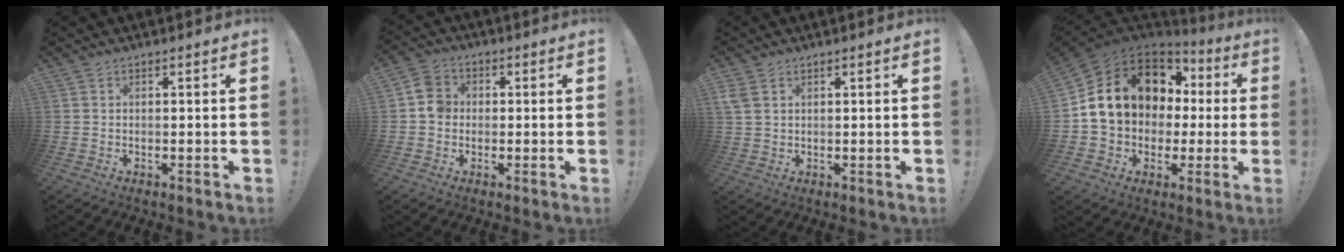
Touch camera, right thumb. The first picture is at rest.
{"total": 5.9, "force": [-0.5, 5.3, 2.5], "torque": [-0.033, 0.020, -0.007]}
{"total": 3.8, "force": [2.0, 2.3, 2.2], "torque": [-0.042, -0.003, 0.040]}
{"total": 17.6, "force": [4.3, 13.4, 10.5], "torque": [-0.173, -0.012, 0.106]}